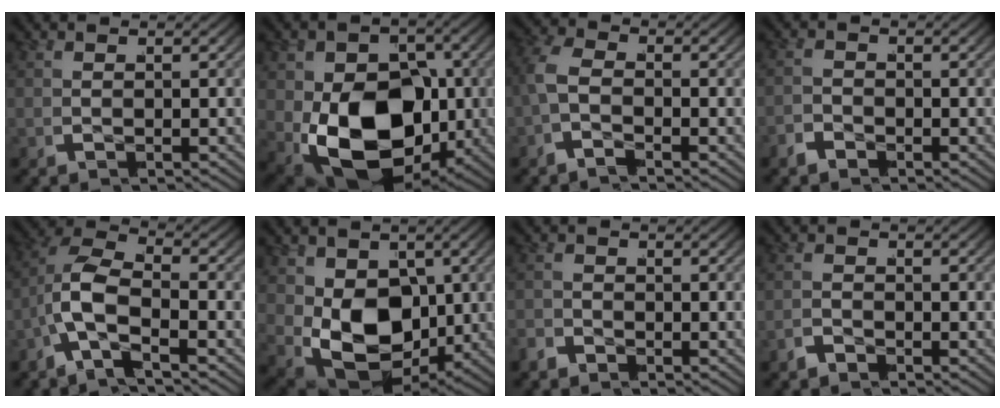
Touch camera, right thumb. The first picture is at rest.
{"total": 17.9, "force": [-2.6, 12.1, 13.0], "torque": [-0.271, -0.075, -0.008]}
{"total": 2.5, "force": [-0.9, 1.6, 1.6], "torque": [-0.048, -0.003, -0.023]}
{"total": 1.4, "force": [-1.3, 0.2, -0.5], "torque": [0.012, 0.002, -0.031]}
{"total": 7.5, "force": [-1.1, 5.0, 5.5], "torque": [-0.149, -0.025, -0.025]}
{"total": 12.6, "force": [-1.3, 8.8, 8.9], "torque": [-0.196, -0.064, 0.008]}
{"total": 1.5, "force": [-1.3, 0.2, -0.7], "torque": [0.016, 0.000, -0.030]}
{"total": 1.4, "force": [-1.3, -0.1, -0.6], "torque": [0.014, 0.005, -0.032]}